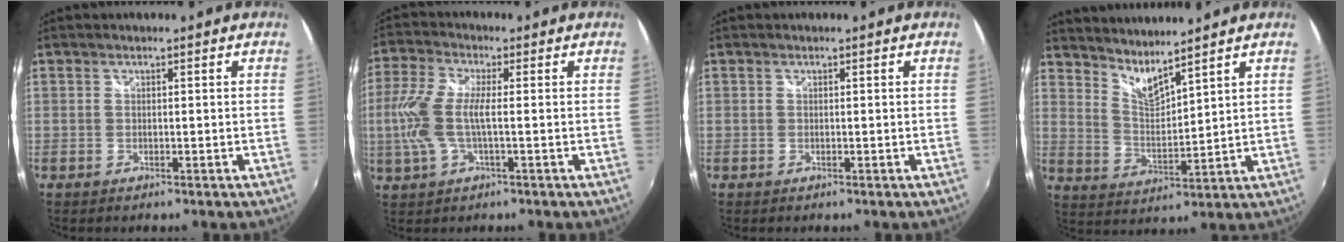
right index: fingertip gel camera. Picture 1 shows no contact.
{"total": 9.2, "force": [-0.7, 2.5, 8.9], "torque": [-0.201, 0.000, -0.013]}
{"total": 0.0}
{"total": 6.7, "force": [6.0, 0.2, 2.8], "torque": [-0.048, -0.015, 0.112]}